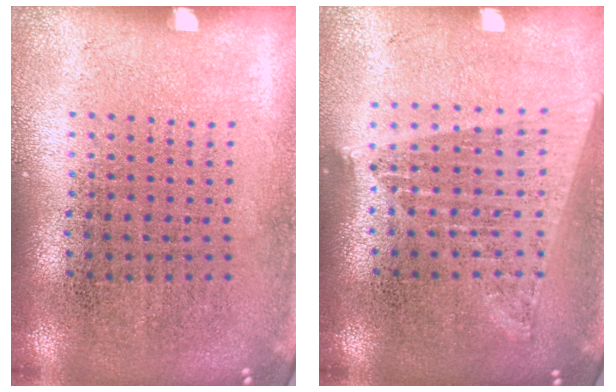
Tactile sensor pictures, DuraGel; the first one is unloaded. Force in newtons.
{"total": 1.7, "press": 1.5, "slide": 0.8}